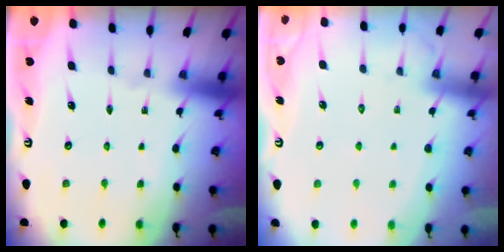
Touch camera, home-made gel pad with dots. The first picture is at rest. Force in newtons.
{"total": 4.4, "press": 4.4, "slide": 0.5}